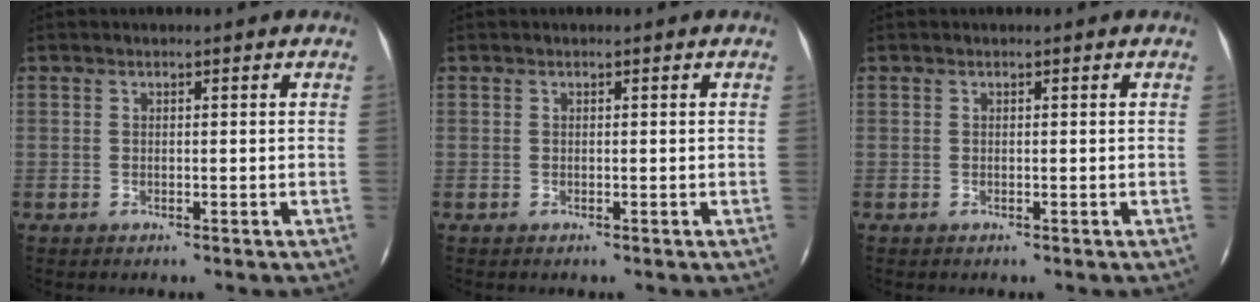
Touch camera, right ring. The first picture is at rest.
{"total": 0.0}
{"total": 0.0}